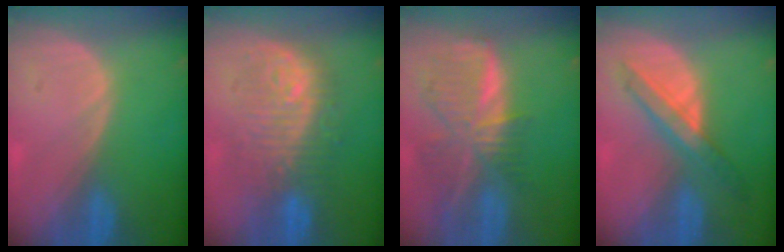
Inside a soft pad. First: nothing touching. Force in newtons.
{"total": 9.7, "press": 9.6, "slide": 0.9}
{"total": 9.1, "press": 7.9, "slide": 4.4}
{"total": 6.1, "press": 6.0, "slide": 1.0}